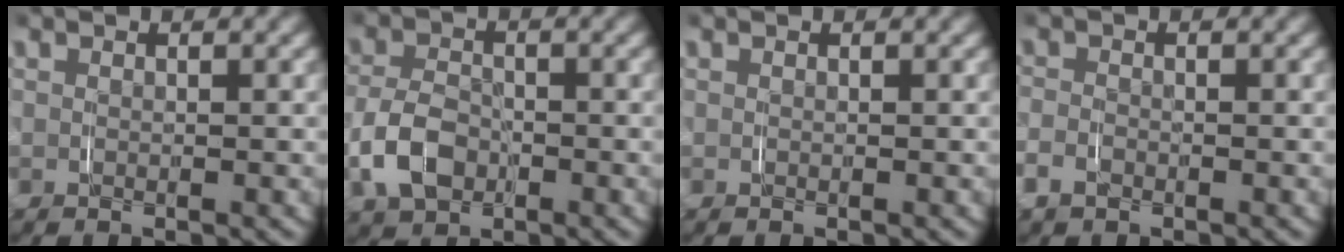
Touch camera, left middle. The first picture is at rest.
{"total": 5.2, "force": [-1.4, 3.8, 3.2], "torque": [-0.080, -0.006, -0.022]}
{"total": 0.0}
{"total": 1.9, "force": [-0.9, 1.3, 0.9], "torque": [-0.030, -0.006, -0.017]}